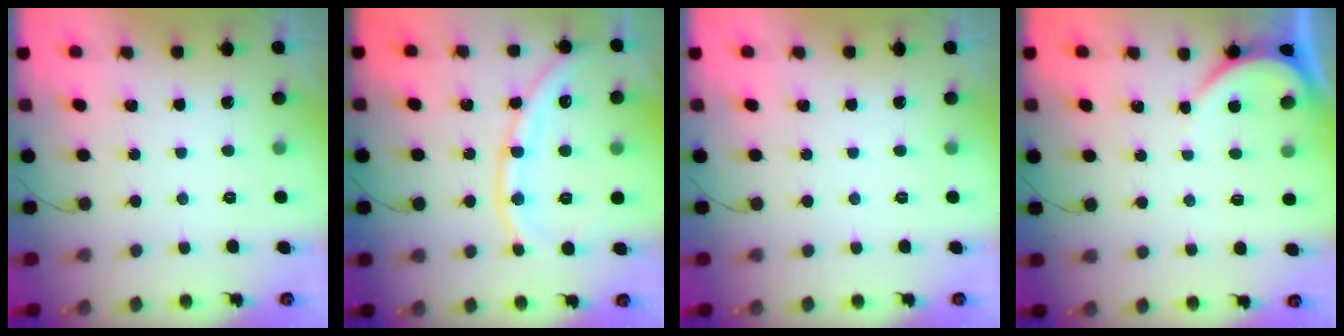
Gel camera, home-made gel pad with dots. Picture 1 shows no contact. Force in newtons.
{"total": 11.9, "press": 11.8, "slide": 1.4}
{"total": 0.0}
{"total": 2.4, "press": 2.4, "slide": 0.2}